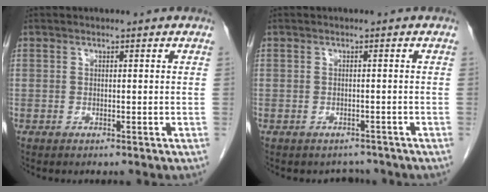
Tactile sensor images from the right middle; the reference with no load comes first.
{"total": 2.5, "force": [-2.2, 1.2, -0.2], "torque": [-0.002, 0.001, -0.031]}